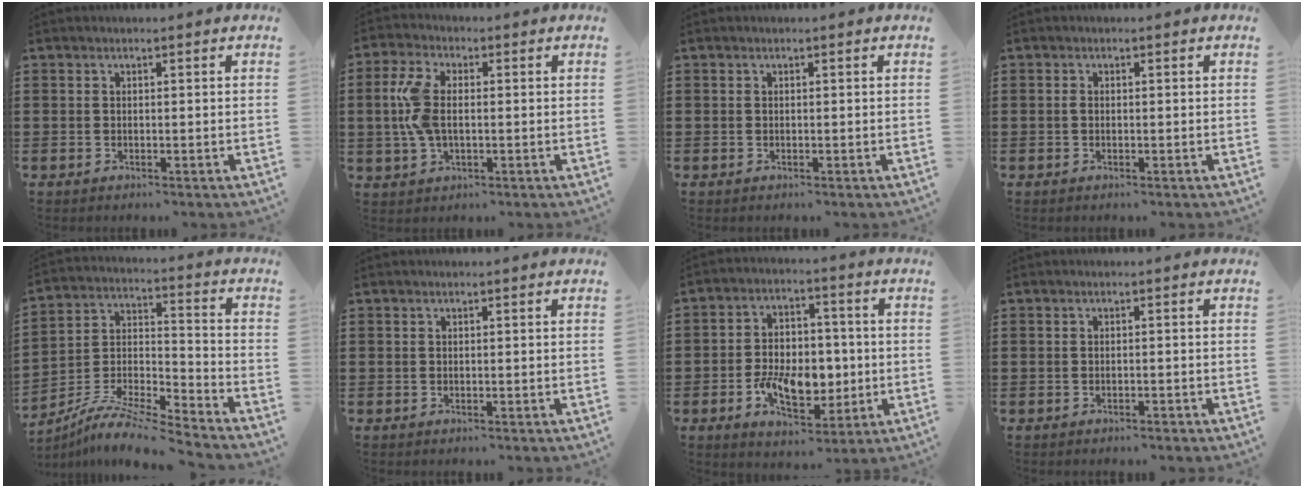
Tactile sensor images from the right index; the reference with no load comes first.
{"total": 7.2, "force": [0.3, 3.8, 6.1], "torque": [-0.154, 0.001, -0.005]}
{"total": 0.0}
{"total": 0.8, "force": [-0.1, 0.5, 0.6], "torque": [-0.022, -0.002, -0.005]}
{"total": 8.7, "force": [-8.1, 0.6, 3.2], "torque": [-0.062, 0.003, -0.163]}
{"total": 0.0}
{"total": 9.4, "force": [-1.9, 6.0, 7.0], "torque": [-0.138, 0.008, -0.035]}
{"total": 0.6, "force": [-0.5, 0.1, 0.3], "torque": [-0.008, -0.002, -0.011]}